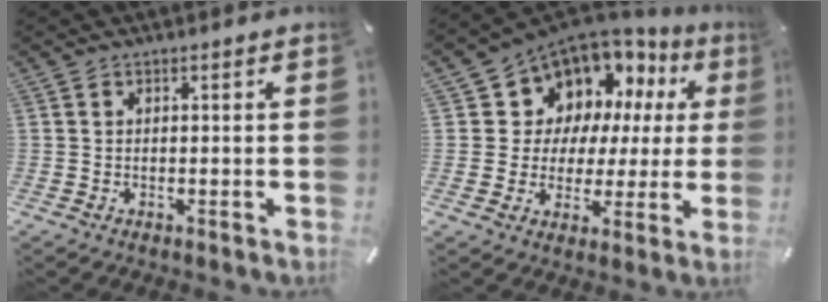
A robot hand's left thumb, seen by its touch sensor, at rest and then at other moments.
{"total": 10.6, "force": [6.8, 8.0, 1.3], "torque": [-0.040, -0.071, 0.128]}